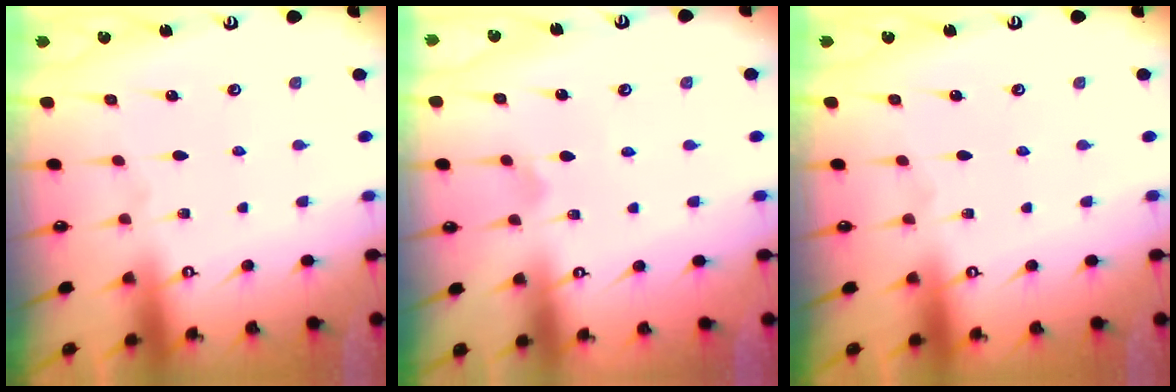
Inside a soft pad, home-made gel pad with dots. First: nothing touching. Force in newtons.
{"total": 1.3, "press": 1.2, "slide": 0.4}
{"total": 0.0}